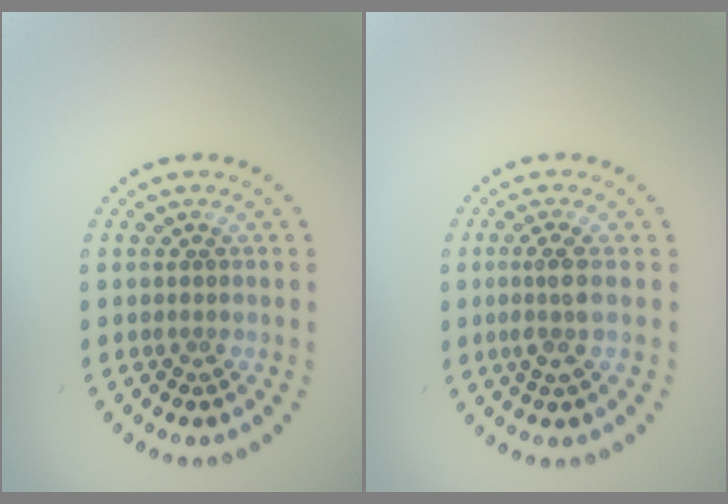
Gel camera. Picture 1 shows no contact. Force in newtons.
{"total": 2.2, "press": 1.9, "slide": 1.1}